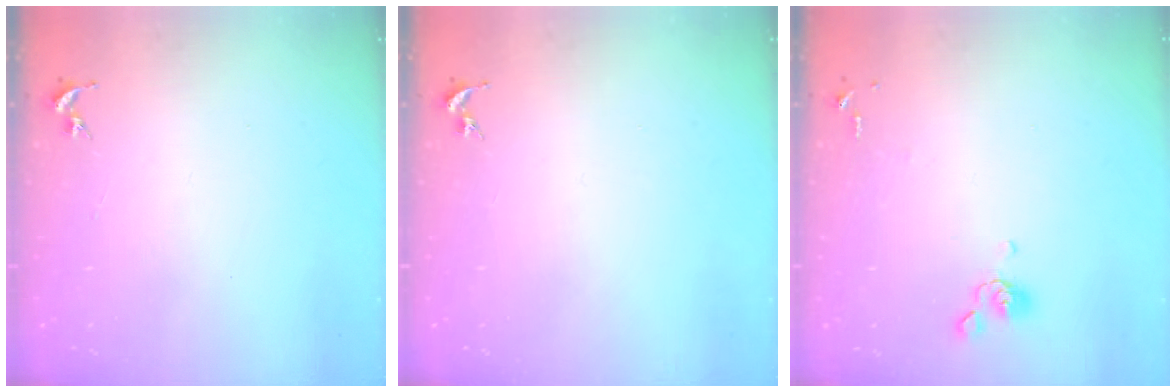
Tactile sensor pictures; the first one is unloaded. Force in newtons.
{"total": 0.0}
{"total": 6.4, "press": 6.2, "slide": 1.5}